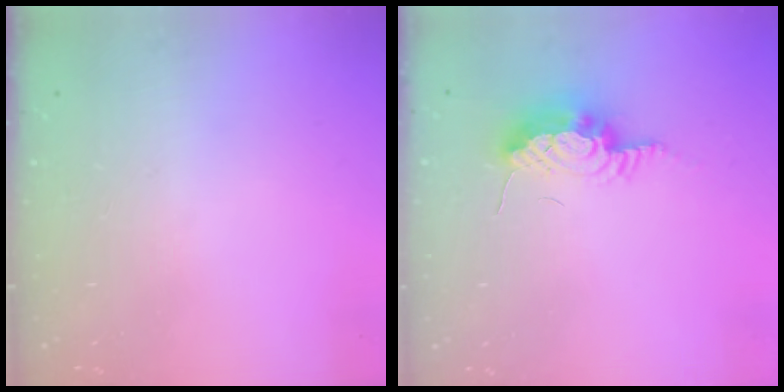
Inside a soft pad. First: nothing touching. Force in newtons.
{"total": 9.6, "press": 9.1, "slide": 3.1}